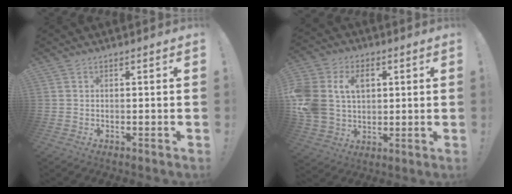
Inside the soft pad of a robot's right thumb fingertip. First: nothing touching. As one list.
[{"total": 16.0, "force": [4.3, 12.3, 9.2], "torque": [-0.185, -0.014, 0.083]}]